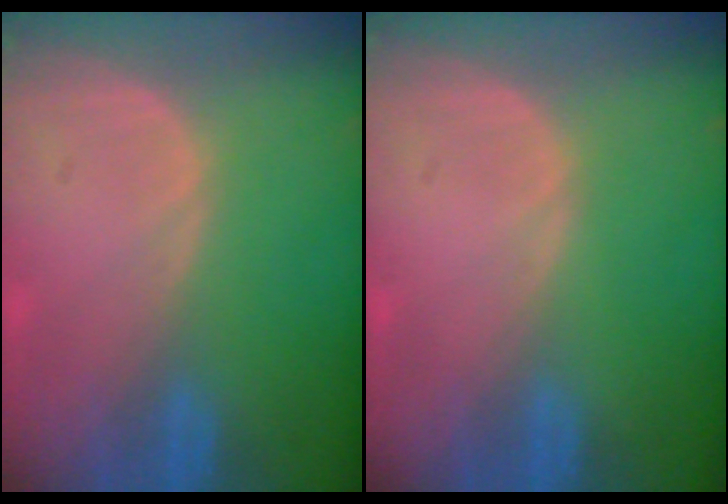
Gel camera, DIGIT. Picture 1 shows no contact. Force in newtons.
{"total": 0.0}